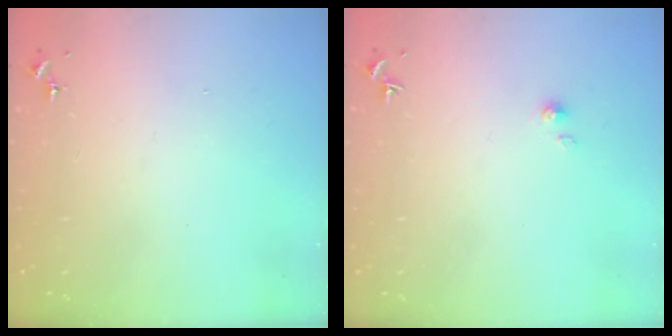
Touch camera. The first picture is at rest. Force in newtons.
{"total": 2.8, "press": 2.8, "slide": 0.4}